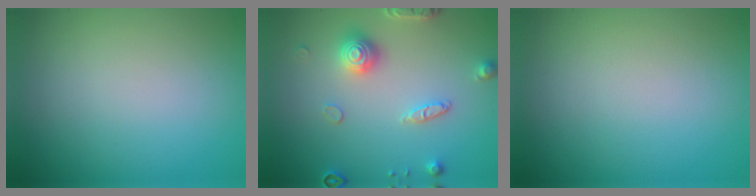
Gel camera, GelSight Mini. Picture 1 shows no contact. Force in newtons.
{"total": 3.6, "press": 3.3, "slide": 1.4}
{"total": 0.0}